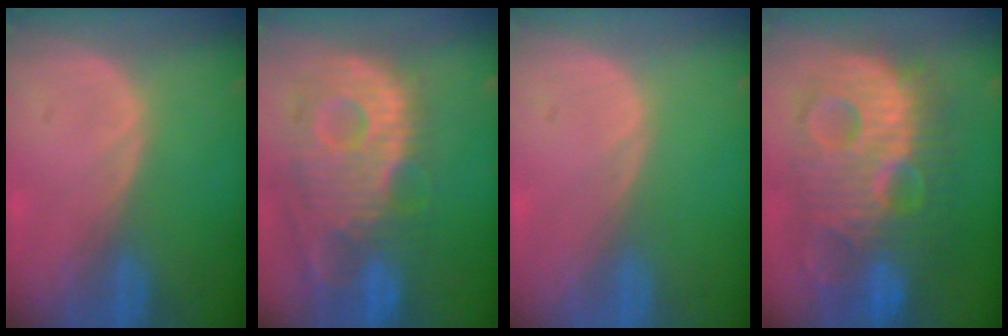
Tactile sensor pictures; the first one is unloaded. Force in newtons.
{"total": 13.0, "press": 11.3, "slide": 6.4}
{"total": 0.0}
{"total": 13.6, "press": 13.6, "slide": 1.1}